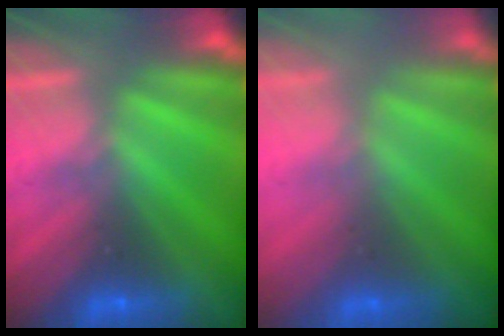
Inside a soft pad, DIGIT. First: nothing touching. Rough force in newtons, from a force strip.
{"total": 2.9}